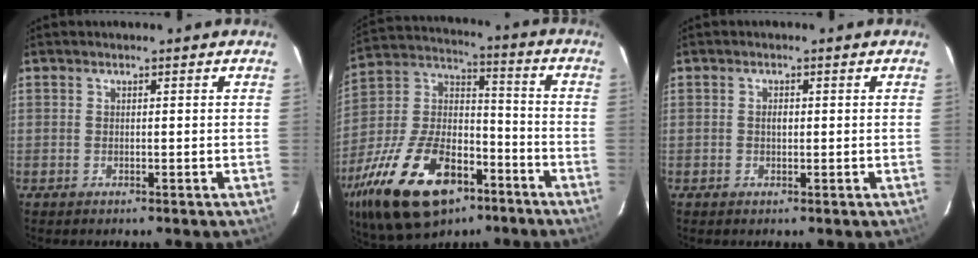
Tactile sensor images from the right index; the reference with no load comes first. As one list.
[{"total": 27.5, "force": [-15.6, 13.7, 18.1], "torque": [-0.364, -0.005, -0.257]}, {"total": 1.2, "force": [0.0, 0.8, 0.9], "torque": [-0.015, 0.004, 0.000]}]